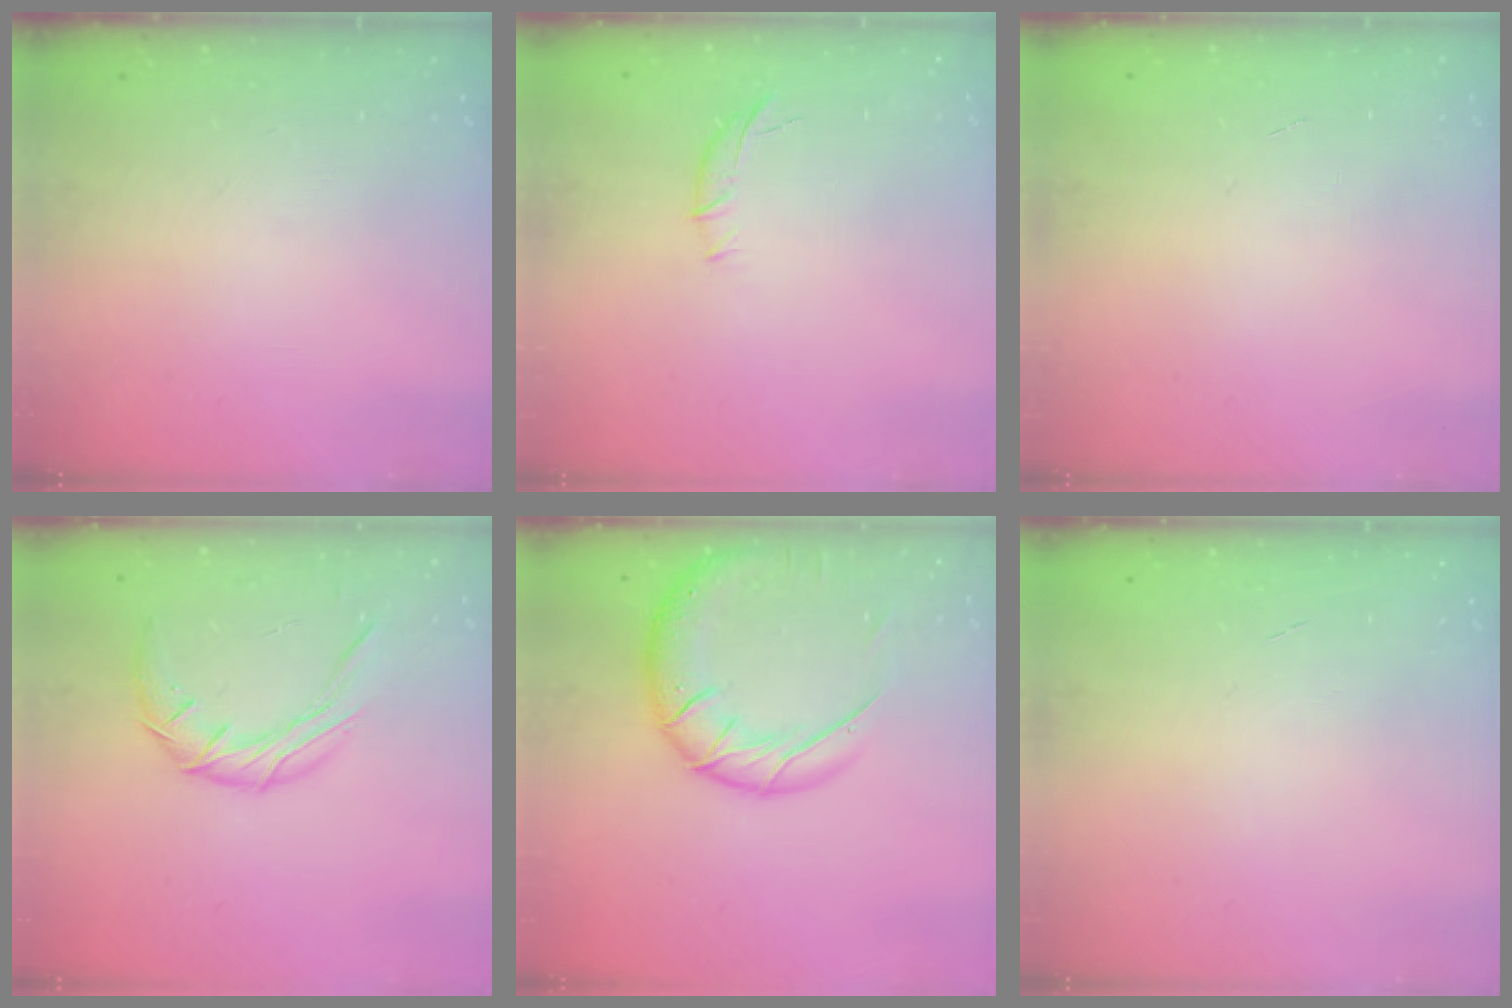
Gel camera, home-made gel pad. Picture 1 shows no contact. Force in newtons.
{"total": 5.8, "press": 5.7, "slide": 1.2}
{"total": 0.0}
{"total": 9.3, "press": 9.3, "slide": 0.8}
{"total": 15.9, "press": 15.5, "slide": 3.1}
{"total": 0.0}